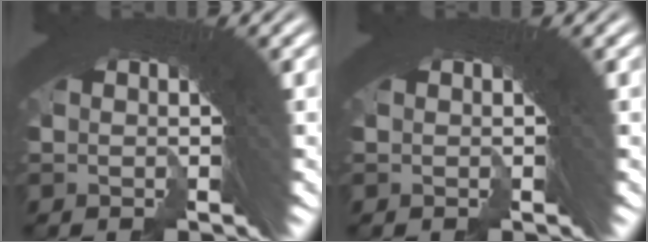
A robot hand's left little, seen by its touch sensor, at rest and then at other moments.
{"total": 0.0}